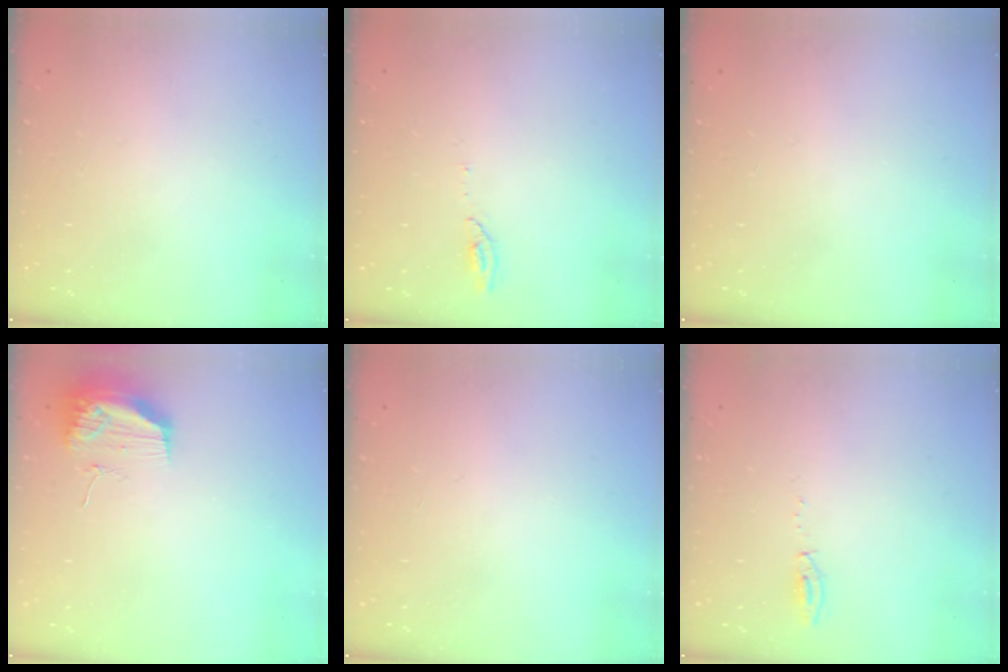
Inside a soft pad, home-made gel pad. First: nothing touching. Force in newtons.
{"total": 3.5, "press": 3.5, "slide": 0.3}
{"total": 0.0}
{"total": 17.0, "press": 13.3, "slide": 10.6}
{"total": 1.0, "press": 0.0, "slide": 1.0}
{"total": 4.8, "press": 4.7, "slide": 1.0}